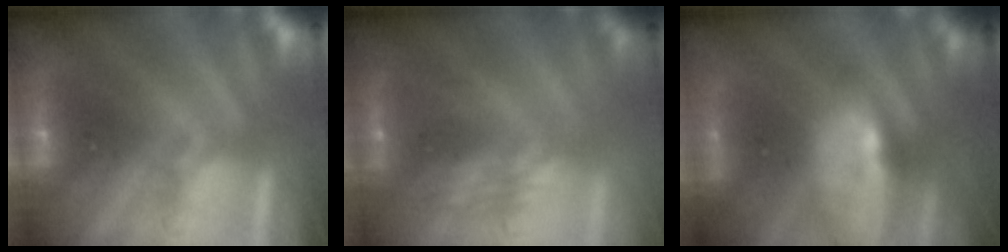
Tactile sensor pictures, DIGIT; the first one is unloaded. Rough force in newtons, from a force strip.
{"total": 3.1}
{"total": 7.2}